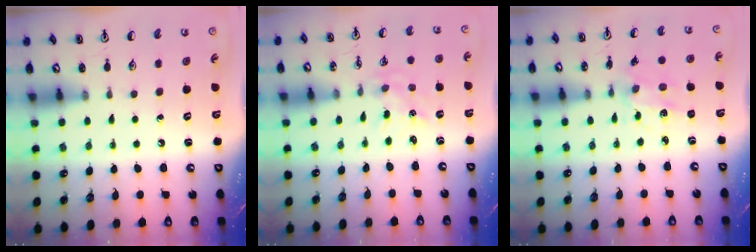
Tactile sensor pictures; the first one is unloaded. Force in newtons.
{"total": 0.0}
{"total": 3.0, "press": 2.8, "slide": 0.9}